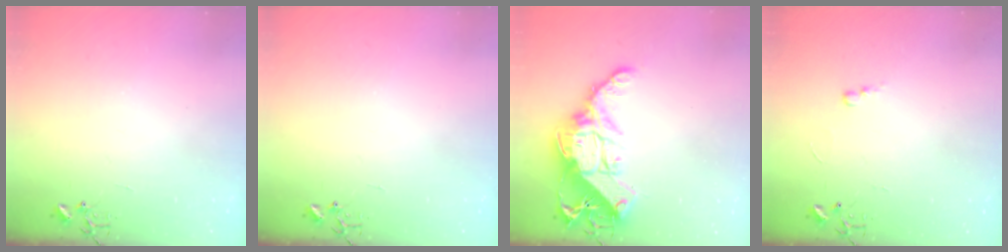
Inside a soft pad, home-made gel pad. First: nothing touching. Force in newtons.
{"total": 0.0}
{"total": 16.5, "press": 16.5, "slide": 1.6}
{"total": 4.8, "press": 4.7, "slide": 0.6}